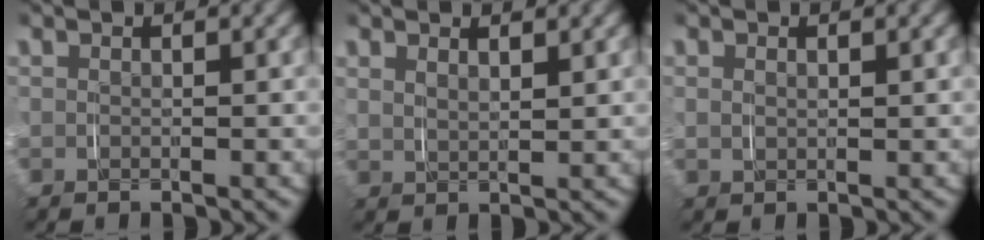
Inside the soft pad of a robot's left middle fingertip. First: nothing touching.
{"total": 1.5, "force": [1.3, 0.3, 0.7], "torque": [-0.016, -0.005, 0.029]}
{"total": 0.8, "force": [0.4, 0.4, 0.5], "torque": [-0.012, -0.002, 0.012]}